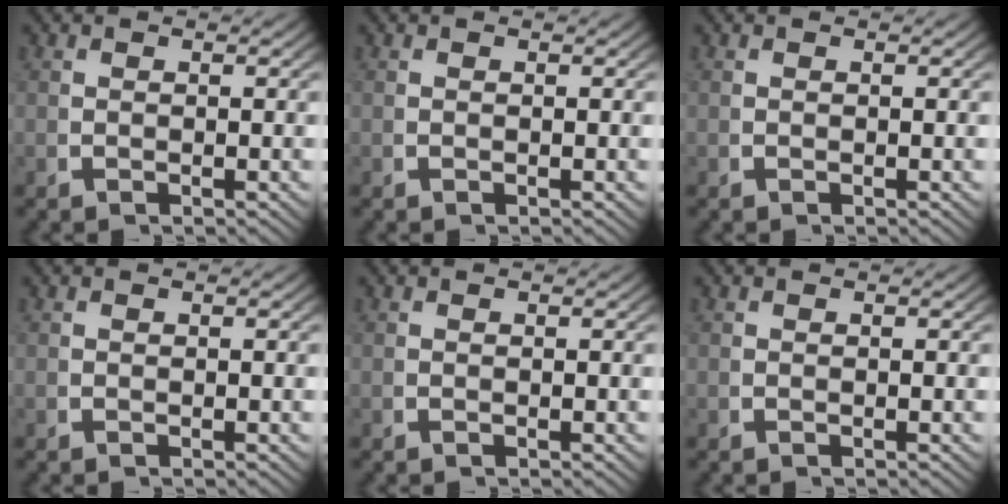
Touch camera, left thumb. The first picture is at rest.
{"total": 0.0}
{"total": 0.0}
{"total": 0.0}
{"total": 0.0}
{"total": 0.0}